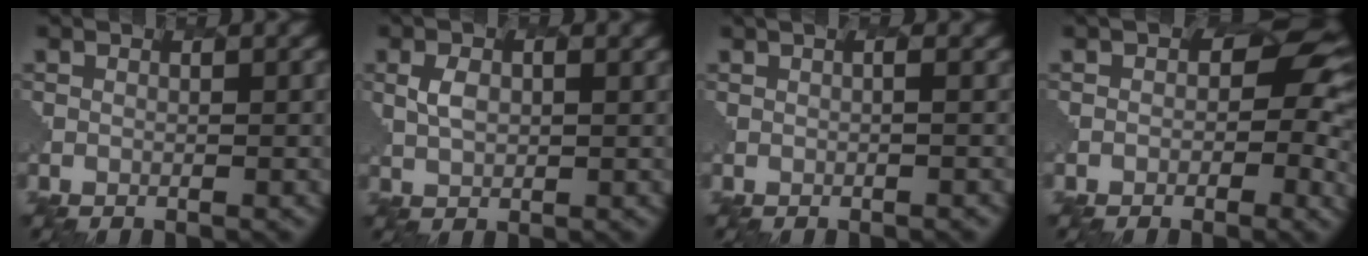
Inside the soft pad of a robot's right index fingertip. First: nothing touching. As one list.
[{"total": 1.3, "force": [0.9, 0.9, -0.3], "torque": [-0.042, 0.001, -0.003]}, {"total": 2.3, "force": [0.7, 1.2, 1.9], "torque": [-0.004, 0.018, -0.014]}, {"total": 2.8, "force": [0.5, 2.4, 1.3], "torque": [-0.031, 0.008, -0.029]}]